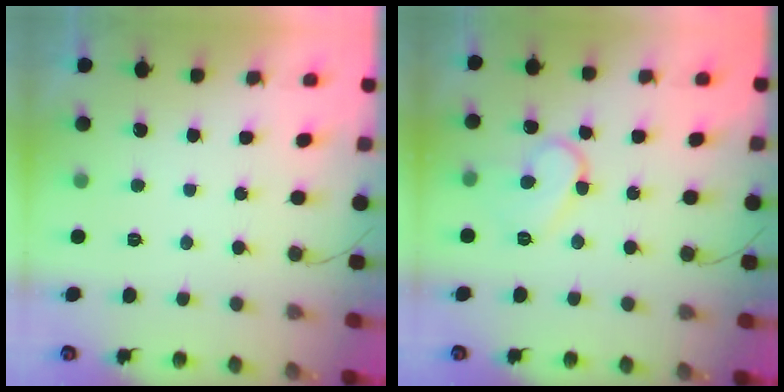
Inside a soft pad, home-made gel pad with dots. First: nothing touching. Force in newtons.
{"total": 9.5, "press": 9.4, "slide": 0.7}